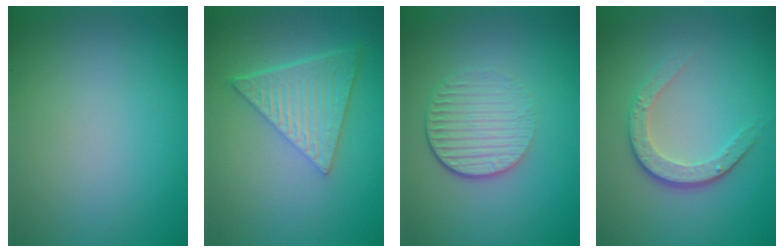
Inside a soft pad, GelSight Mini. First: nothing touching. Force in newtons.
{"total": 6.5, "press": 4.5, "slide": 4.7}
{"total": 4.4, "press": 2.8, "slide": 3.4}
{"total": 3.6, "press": 2.7, "slide": 2.5}